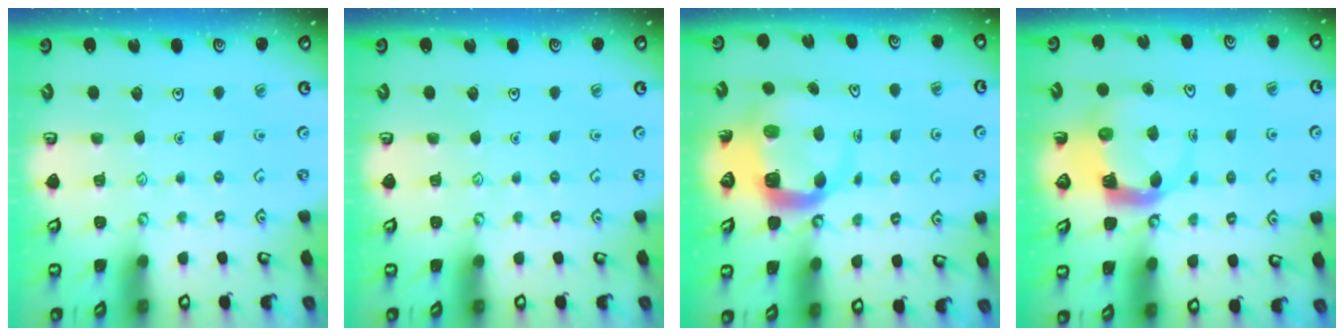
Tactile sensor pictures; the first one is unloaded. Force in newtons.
{"total": 0.0}
{"total": 7.2, "press": 7.1, "slide": 1.1}
{"total": 4.4, "press": 4.3, "slide": 0.8}